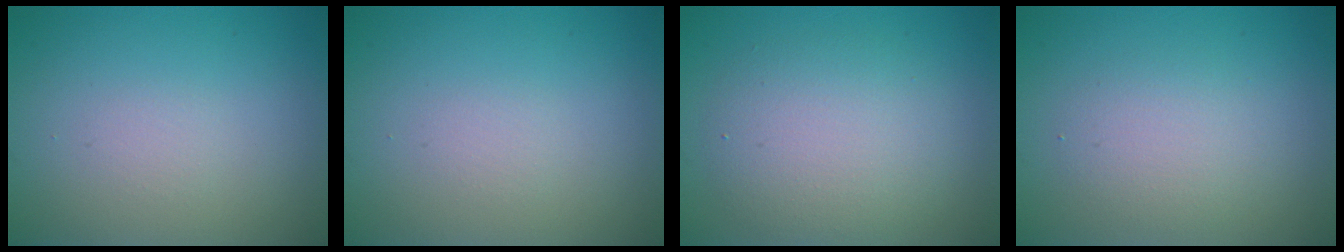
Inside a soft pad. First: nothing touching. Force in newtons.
{"total": 0.7, "press": 0.7, "slide": 0.1}
{"total": 4.7, "press": 4.7, "slide": 0.2}
{"total": 2.3, "press": 2.3, "slide": 0.1}